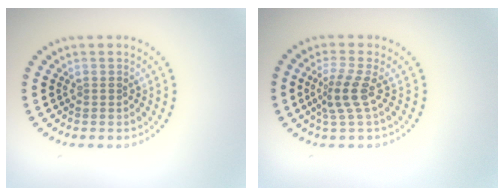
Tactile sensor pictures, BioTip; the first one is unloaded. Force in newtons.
{"total": 2.6, "press": 1.9, "slide": 1.8}